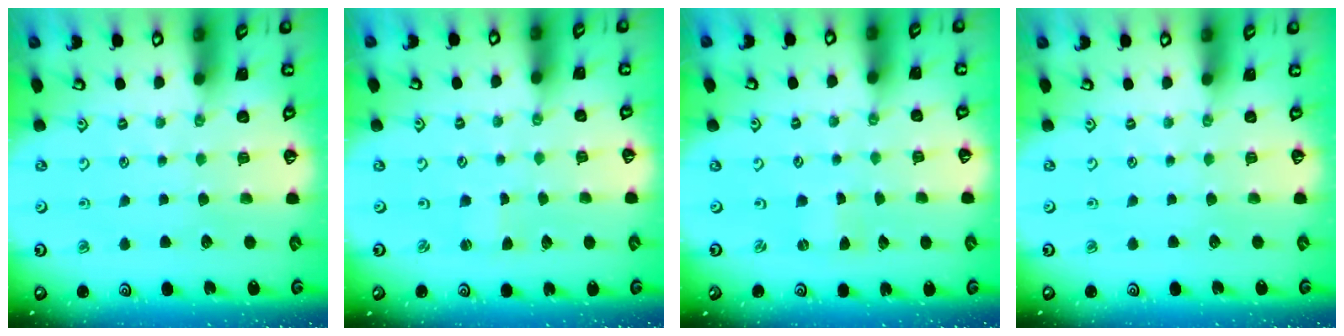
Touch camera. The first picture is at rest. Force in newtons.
{"total": 0.7, "press": 0.7, "slide": 0.2}
{"total": 0.0}
{"total": 0.0}